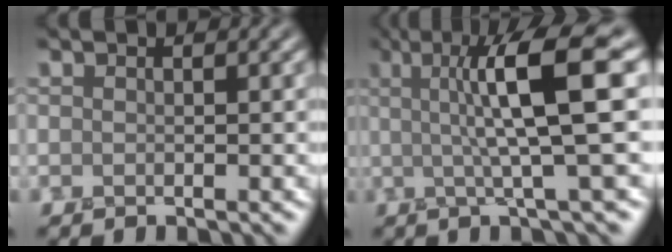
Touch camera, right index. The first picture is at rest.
{"total": 9.1, "force": [1.7, 1.5, 8.9], "torque": [-0.120, 0.013, 0.024]}